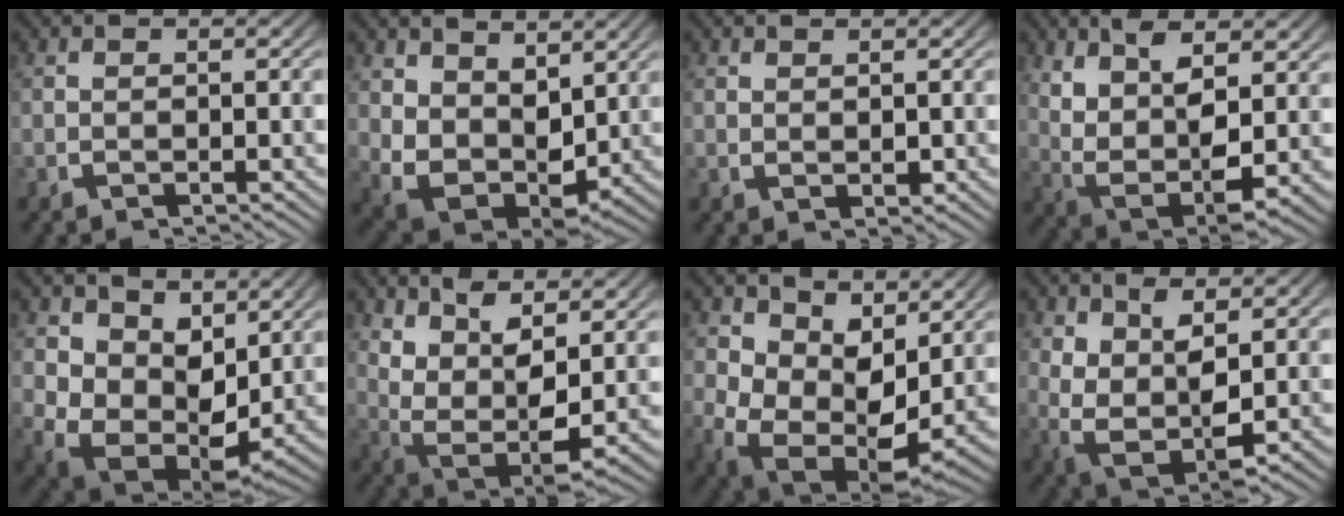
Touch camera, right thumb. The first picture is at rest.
{"total": 9.1, "force": [-0.7, 6.6, 6.2], "torque": [-0.150, -0.064, 0.015]}
{"total": 0.9, "force": [0.6, 0.5, 0.6], "torque": [-0.005, -0.006, 0.019]}
{"total": 10.9, "force": [-0.3, 6.7, 8.6], "torque": [-0.196, -0.064, 0.030]}
{"total": 10.2, "force": [-1.5, 7.1, 7.2], "torque": [-0.158, -0.070, 0.004]}
{"total": 12.1, "force": [-0.3, 8.0, 9.0], "torque": [-0.212, -0.076, 0.031]}
{"total": 11.5, "force": [-1.8, 7.9, 8.1], "torque": [-0.185, -0.080, 0.005]}
{"total": 9.1, "force": [-1.2, 6.1, 6.7], "torque": [-0.165, -0.062, 0.015]}